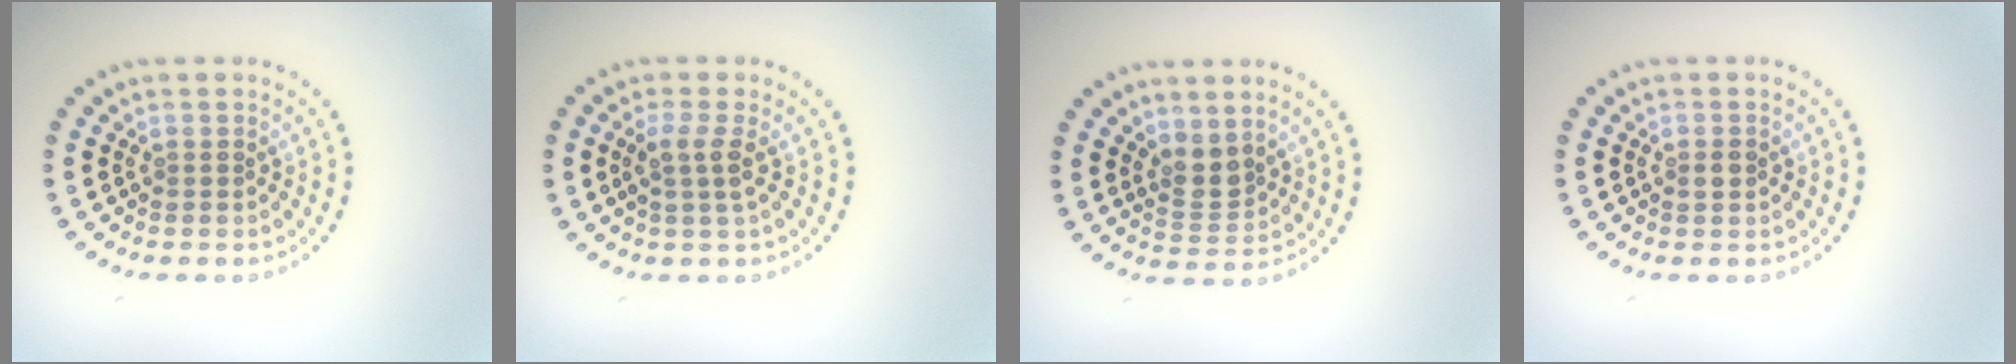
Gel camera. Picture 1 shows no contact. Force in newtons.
{"total": 1.9, "press": 1.6, "slide": 1.1}
{"total": 2.2, "press": 1.8, "slide": 1.3}
{"total": 1.2, "press": 1.2, "slide": 0.1}